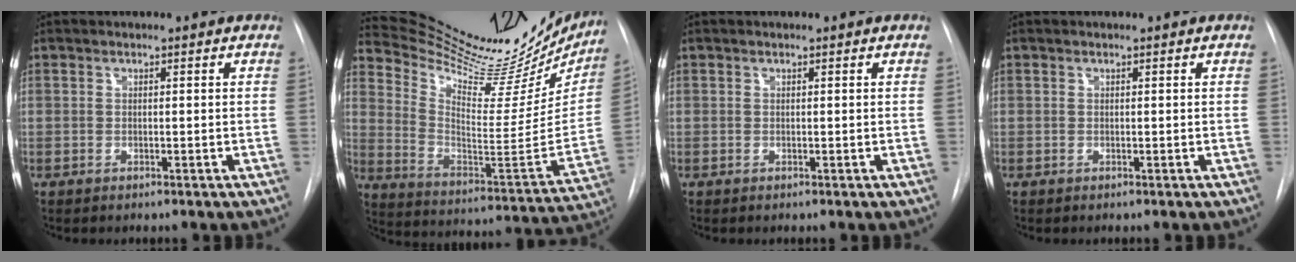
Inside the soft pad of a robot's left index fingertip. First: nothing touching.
{"total": 28.3, "force": [25.5, 6.8, 10.4], "torque": [-0.155, -0.074, 0.349]}
{"total": 0.0}
{"total": 0.0}